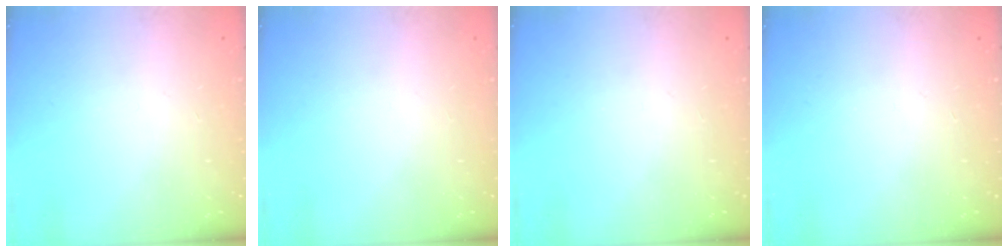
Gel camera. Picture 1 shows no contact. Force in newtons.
{"total": 0.0}
{"total": 0.0}
{"total": 0.0}